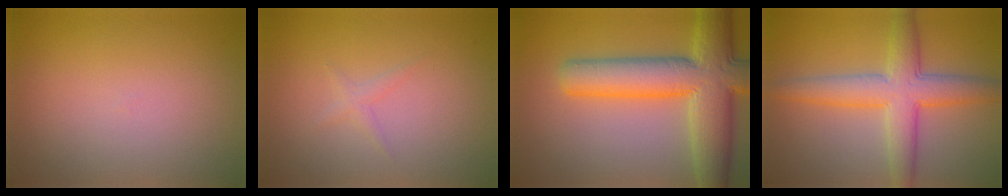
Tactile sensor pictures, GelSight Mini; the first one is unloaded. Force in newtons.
{"total": 0.9, "press": 0.9, "slide": 0.0}
{"total": 10.1, "press": 10.1, "slide": 0.6}
{"total": 6.4, "press": 6.4, "slide": 0.1}